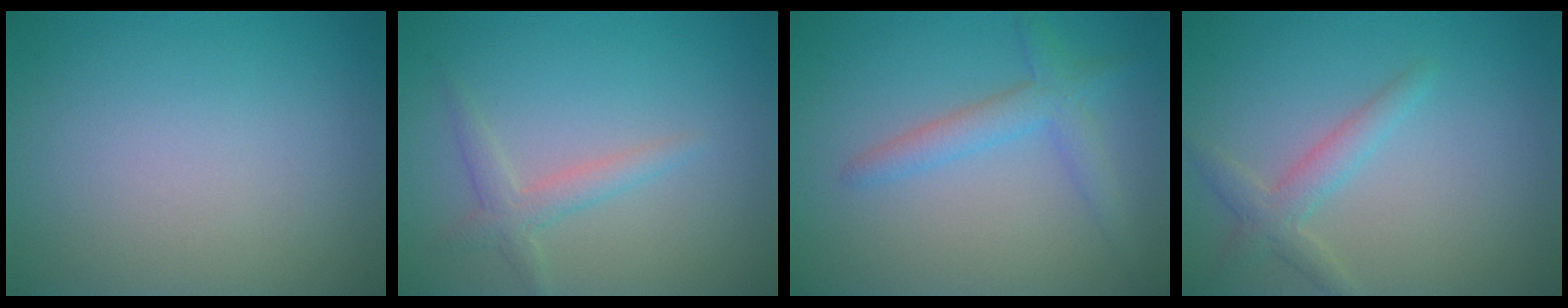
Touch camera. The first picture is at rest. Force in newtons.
{"total": 1.9, "press": 1.9, "slide": 0.1}
{"total": 2.7, "press": 2.7, "slide": 0.0}
{"total": 2.3, "press": 2.3, "slide": 0.1}